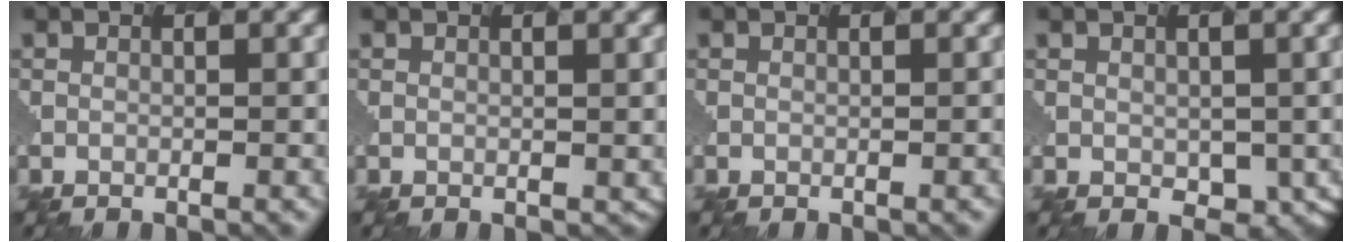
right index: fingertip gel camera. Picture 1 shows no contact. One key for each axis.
{"total": 0.7, "fx": 0.3, "fy": 0.5, "fz": 0.3, "tx": -0.007, "ty": -0.008, "tz": 0.013}
{"total": 1.0, "fx": -0.2, "fy": 0.4, "fz": 0.8, "tx": -0.003, "ty": 0.002, "tz": -0.001}
{"total": 5.0, "fx": -0.9, "fy": 3.6, "fz": 3.3, "tx": -0.065, "ty": -0.037, "tz": 0.008}